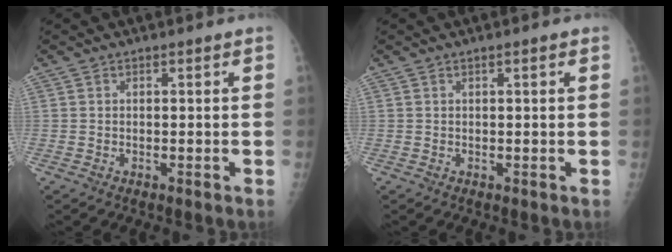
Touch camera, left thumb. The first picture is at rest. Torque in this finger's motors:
{"motor_torque": [-0.21, -0.06, -0.01, 0.11, 0.00]}